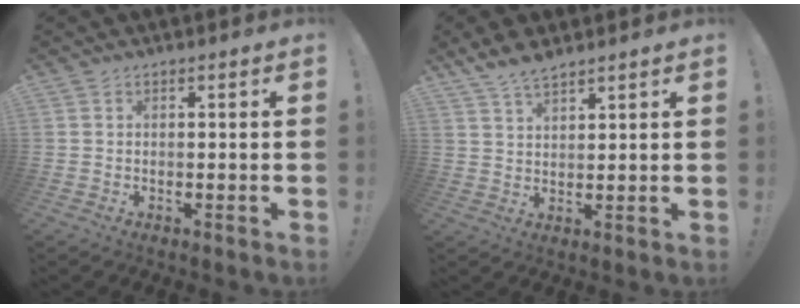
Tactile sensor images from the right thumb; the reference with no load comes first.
{"total": 6.1, "force": [5.2, 1.8, 2.7], "torque": [-0.046, -0.026, 0.097]}